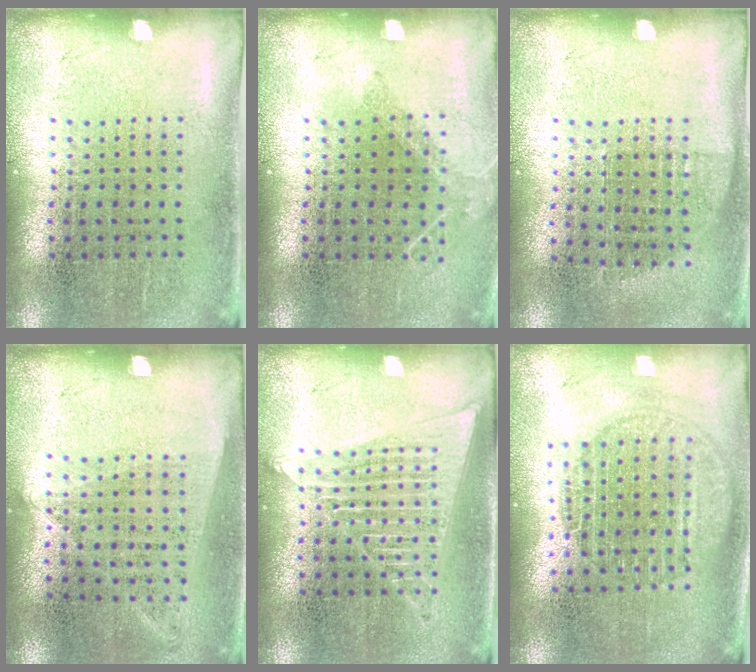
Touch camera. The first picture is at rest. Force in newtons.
{"total": 0.9, "press": 0.9, "slide": 0.1}
{"total": 0.7, "press": 0.6, "slide": 0.4}
{"total": 1.0, "press": 0.9, "slide": 0.5}
{"total": 1.4, "press": 1.4, "slide": 0.1}
{"total": 1.7, "press": 1.5, "slide": 0.9}